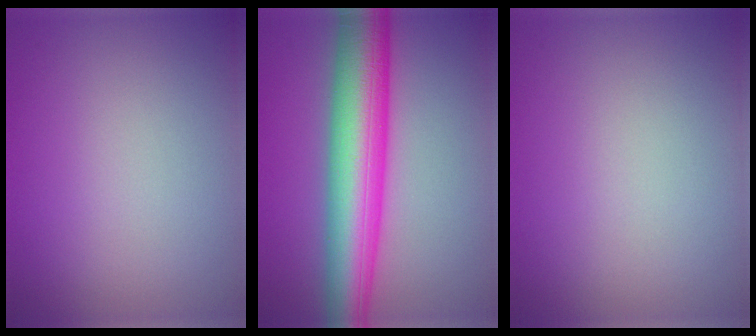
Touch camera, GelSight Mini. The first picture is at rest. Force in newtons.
{"total": 10.0, "press": 10.0, "slide": 0.2}
{"total": 0.0}